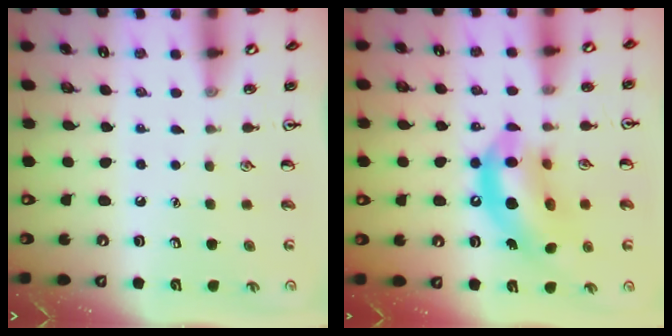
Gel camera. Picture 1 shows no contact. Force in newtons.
{"total": 14.8, "press": 14.2, "slide": 4.3}